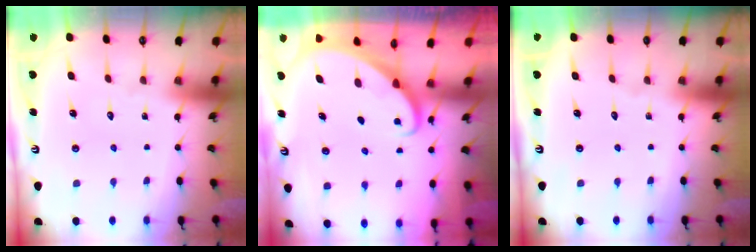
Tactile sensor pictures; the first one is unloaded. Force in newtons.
{"total": 1.8, "press": 1.8, "slide": 0.2}
{"total": 0.0}